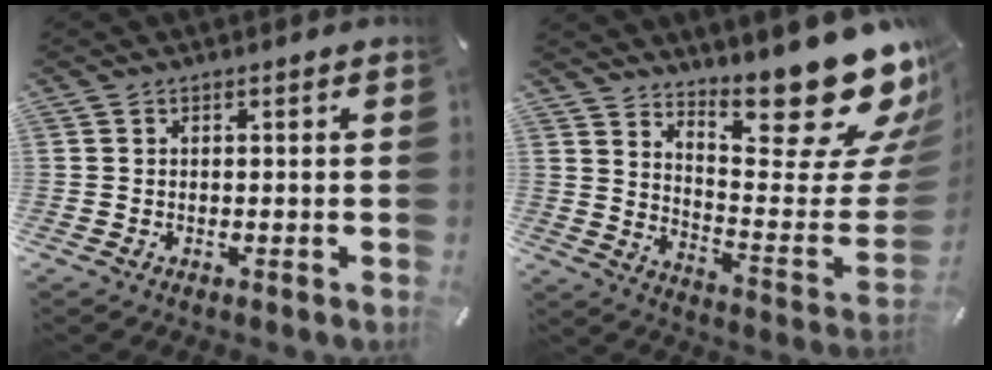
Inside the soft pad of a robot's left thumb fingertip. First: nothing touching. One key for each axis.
{"total": 23.0, "fx": 17.5, "fy": 6.5, "fz": 13.4, "tx": -0.152, "ty": -0.150, "tz": 0.281}